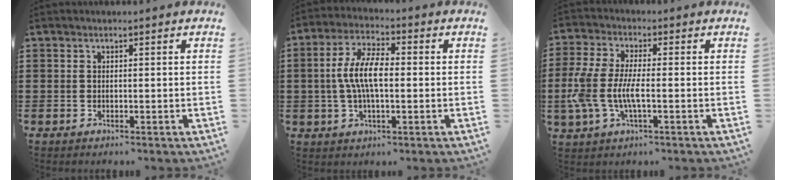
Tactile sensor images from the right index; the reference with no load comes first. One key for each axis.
{"total": 7.9, "fx": -0.2, "fy": 3.1, "fz": 7.3, "tx": -0.157, "ty": 0.001, "tz": -0.010}
{"total": 6.9, "fx": -1.7, "fy": 2.7, "fz": 6.0, "tx": -0.155, "ty": -0.010, "tz": -0.043}